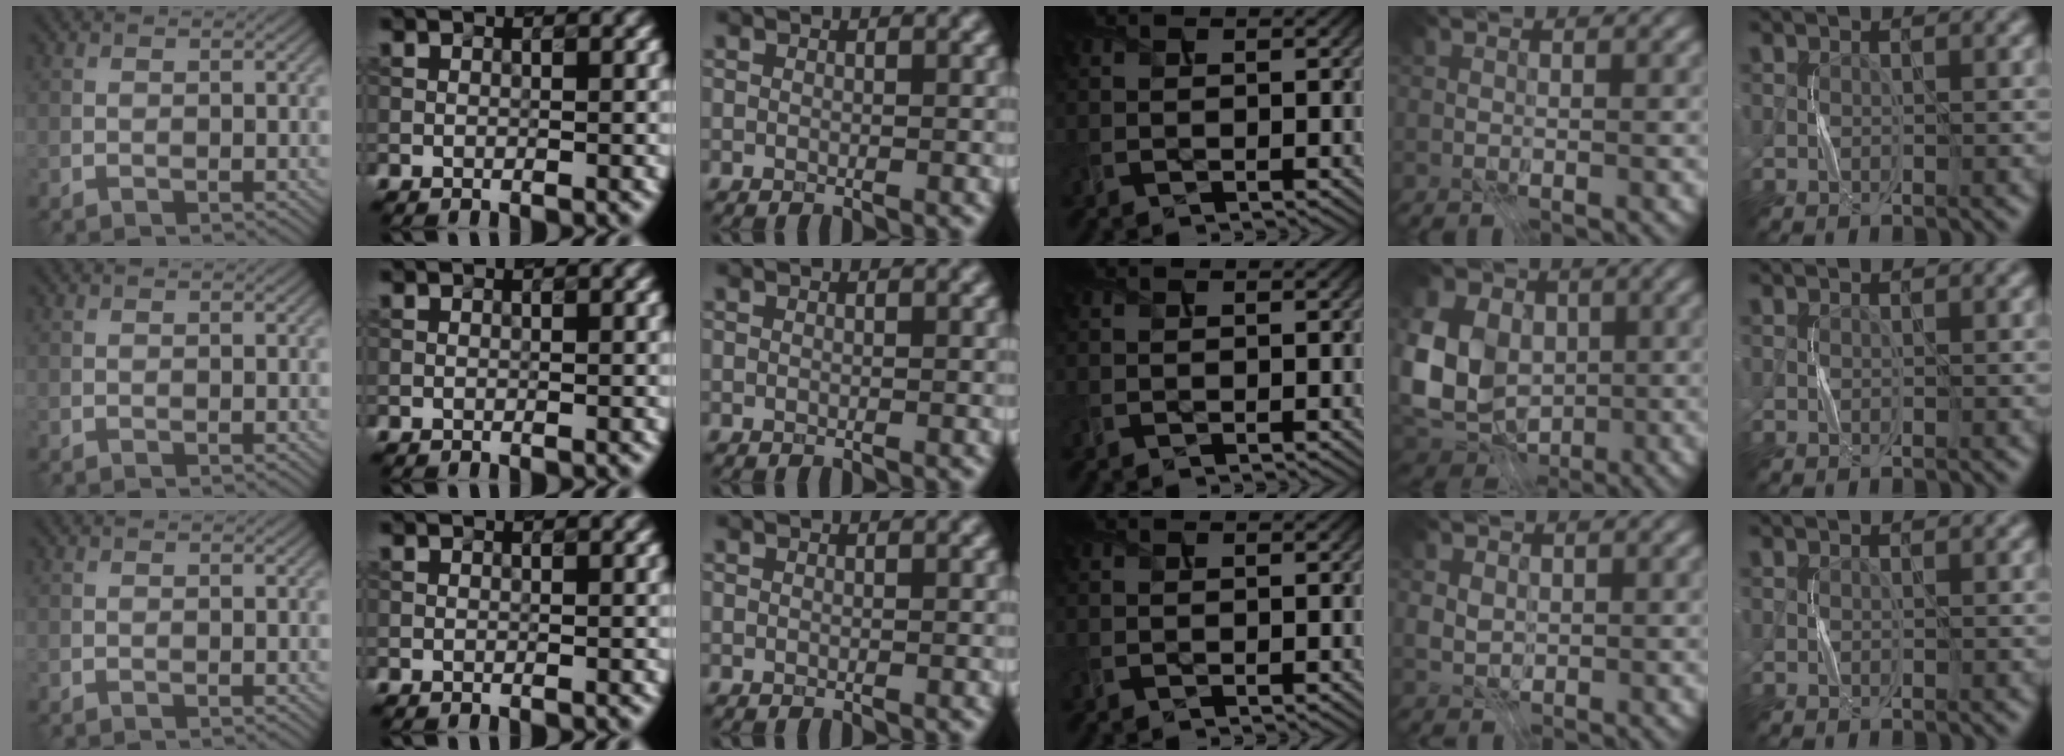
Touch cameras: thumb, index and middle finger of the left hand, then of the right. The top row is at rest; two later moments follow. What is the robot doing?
{"motion": "press", "object": "calculator"}